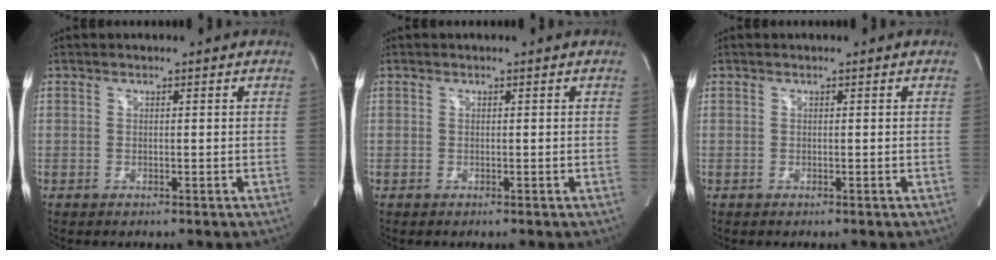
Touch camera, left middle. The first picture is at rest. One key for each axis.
{"total": 0.0}
{"total": 0.0}